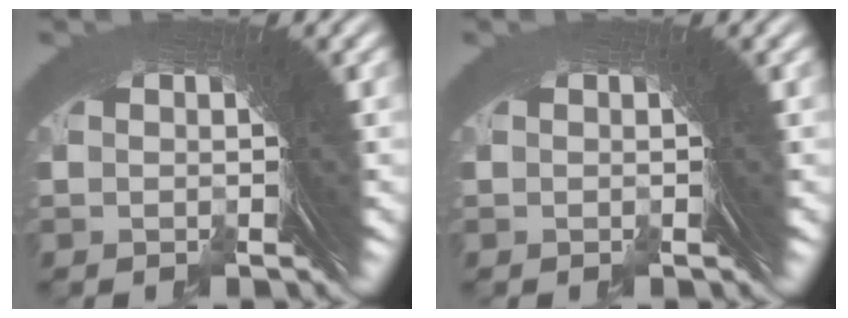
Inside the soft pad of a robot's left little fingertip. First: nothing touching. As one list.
[{"total": 0.0}]